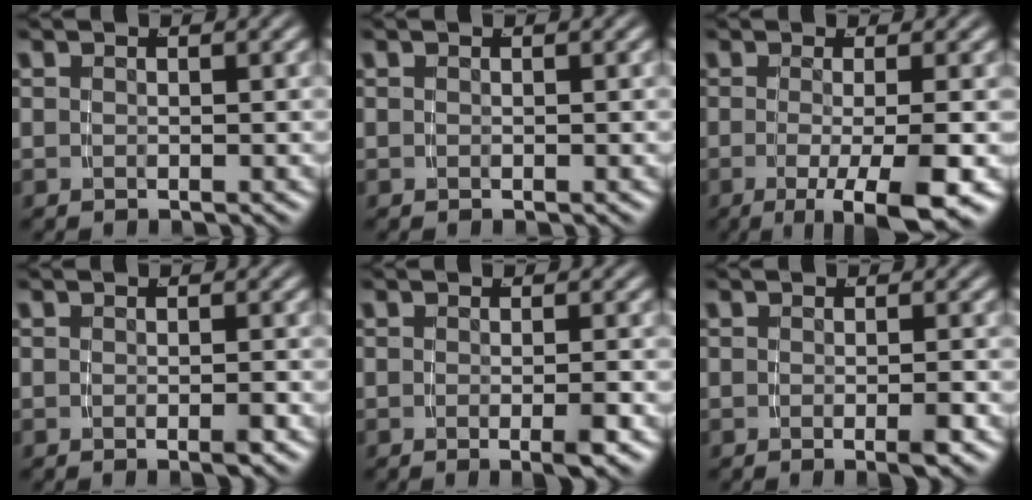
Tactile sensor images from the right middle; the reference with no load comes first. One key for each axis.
{"total": 0.0}
{"total": 7.1, "fx": -4.7, "fy": 1.1, "fz": 5.2, "tx": -0.082, "ty": -0.032, "tz": -0.058}
{"total": 0.9, "fx": -0.6, "fy": -0.1, "fz": 0.8, "tx": -0.011, "ty": 0.002, "tz": -0.011}
{"total": 1.9, "fx": -1.0, "fy": -0.3, "fz": 1.6, "tx": -0.018, "ty": 0.002, "tz": -0.018}
{"total": 1.5, "fx": -0.8, "fy": -0.2, "fz": 1.2, "tx": -0.016, "ty": 0.003, "tz": -0.016}